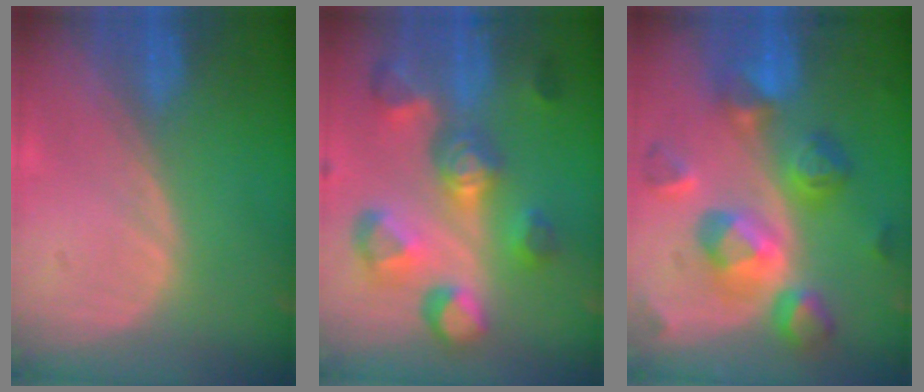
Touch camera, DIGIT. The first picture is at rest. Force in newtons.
{"total": 11.0, "press": 9.9, "slide": 4.9}
{"total": 10.9, "press": 10.9, "slide": 1.0}